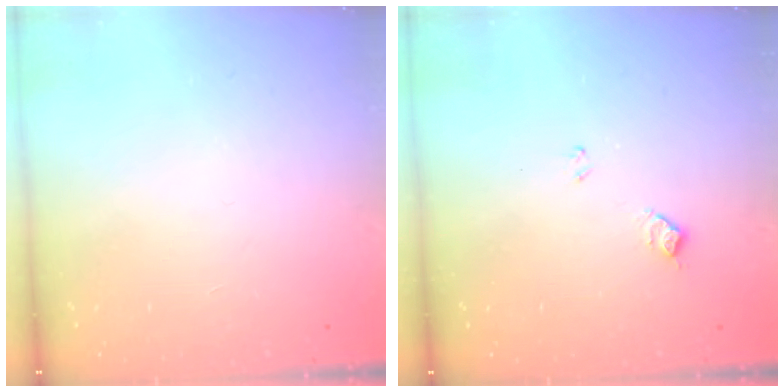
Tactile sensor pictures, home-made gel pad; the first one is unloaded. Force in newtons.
{"total": 8.0, "press": 8.0, "slide": 0.7}